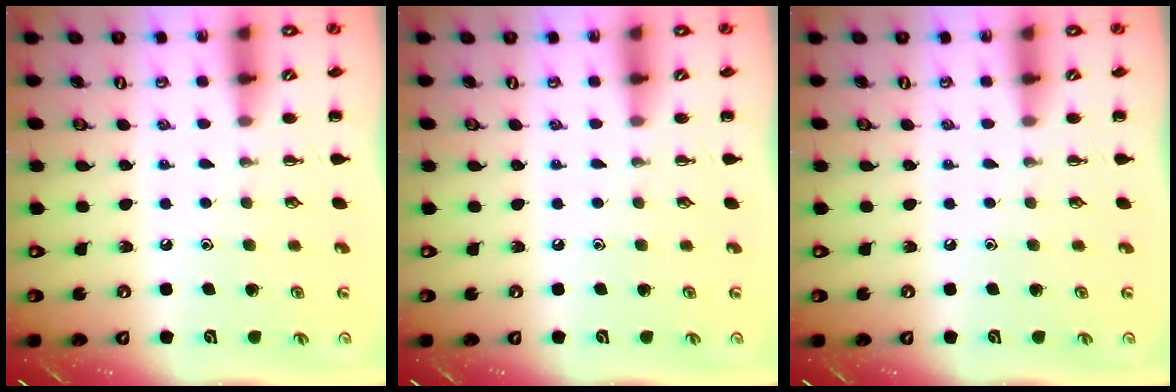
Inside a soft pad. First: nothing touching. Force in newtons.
{"total": 0.0}
{"total": 0.0}